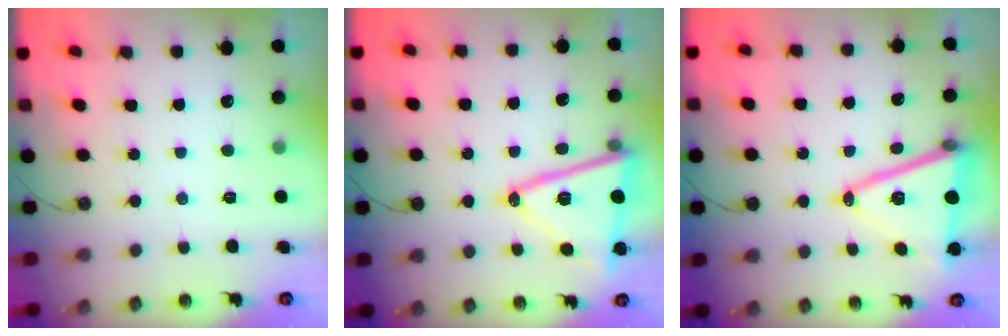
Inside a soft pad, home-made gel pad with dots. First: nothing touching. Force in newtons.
{"total": 17.7, "press": 17.6, "slide": 2.0}
{"total": 17.2, "press": 16.8, "slide": 3.6}